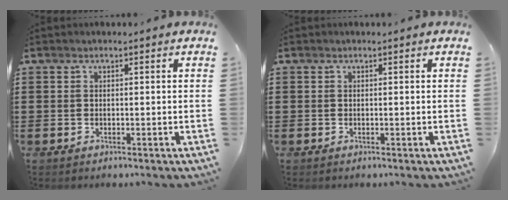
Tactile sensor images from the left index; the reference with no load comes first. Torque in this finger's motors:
{"motor_torque": [-0.04, 0.04, 0.00, 0.01]}